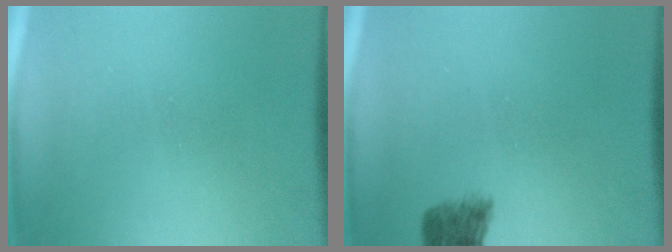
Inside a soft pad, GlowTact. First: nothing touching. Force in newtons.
{"total": 4.3}